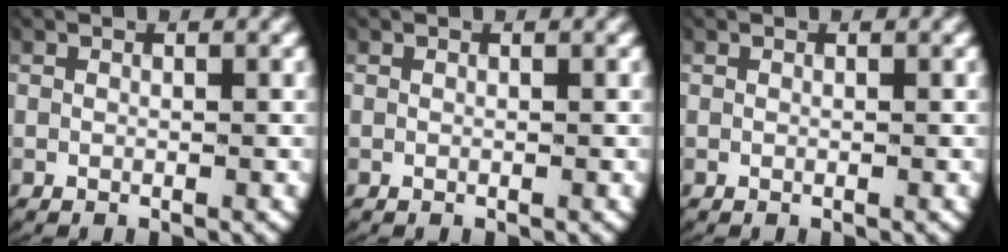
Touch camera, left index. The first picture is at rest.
{"total": 0.0}
{"total": 0.0}